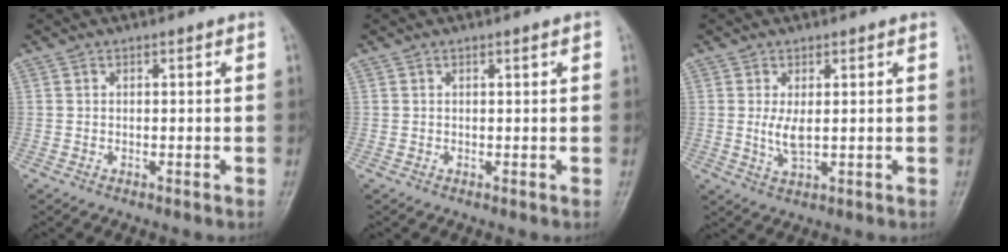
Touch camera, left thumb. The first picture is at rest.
{"total": 0.8, "force": [0.4, 0.1, 0.7], "torque": [-0.012, 0.001, 0.004]}
{"total": 3.7, "force": [0.5, 1.5, 3.4], "torque": [-0.064, -0.012, 0.015]}